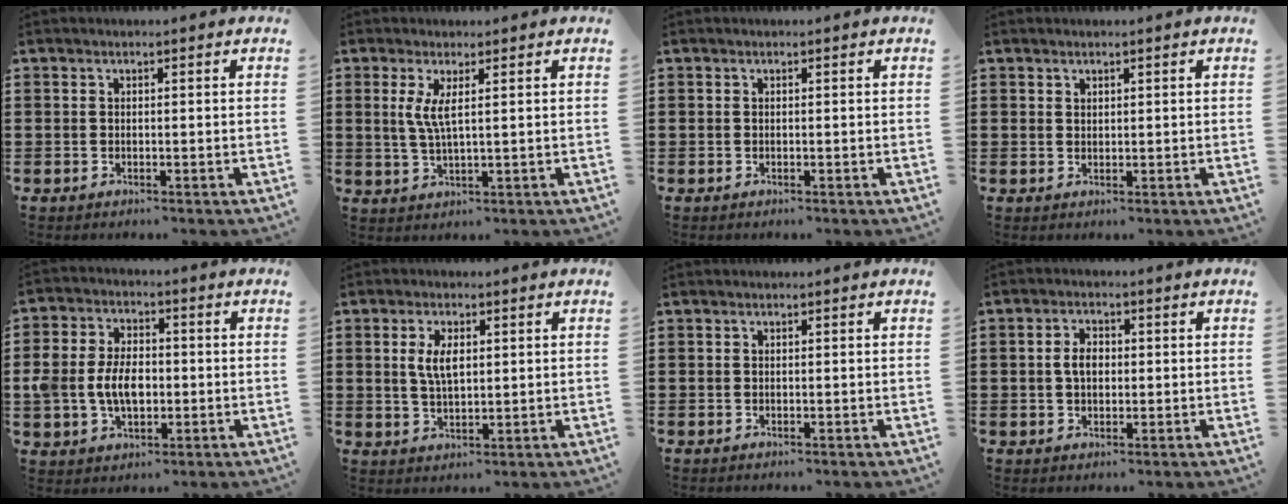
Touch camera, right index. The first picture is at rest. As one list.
[{"total": 3.8, "force": [1.1, 0.5, 3.6], "torque": [-0.082, -0.005, 0.016]}, {"total": 0.0}, {"total": 1.0, "force": [0.9, 0.5, 0.1], "torque": [-0.003, 0.003, 0.017]}, {"total": 7.4, "force": [-0.8, 5.0, 5.3], "torque": [-0.121, 0.001, -0.023]}, {"total": 4.6, "force": [1.1, 2.1, 4.0], "torque": [-0.082, 0.009, 0.017]}, {"total": 0.0}, {"total": 3.2, "force": [0.2, 2.0, 2.5], "torque": [-0.052, 0.009, 0.001]}]